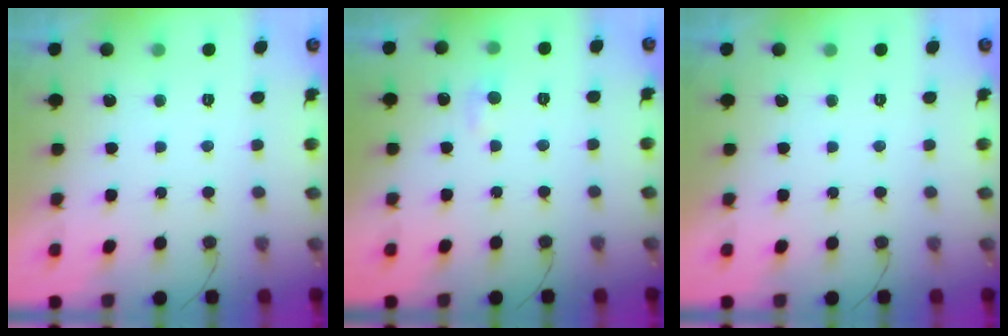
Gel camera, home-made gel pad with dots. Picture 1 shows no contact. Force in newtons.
{"total": 5.4, "press": 5.4, "slide": 0.7}
{"total": 0.0}